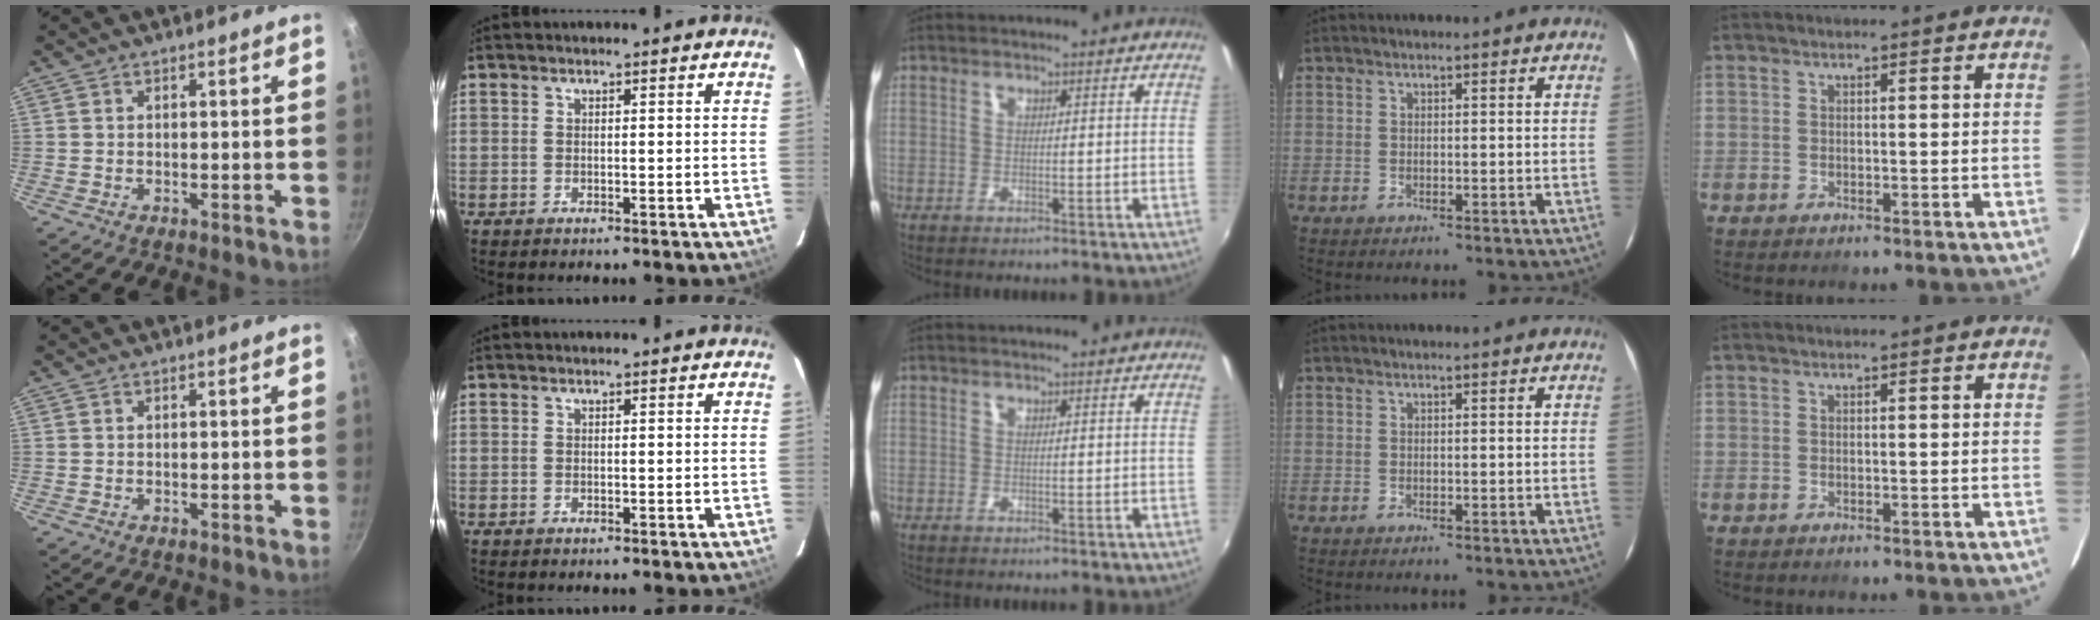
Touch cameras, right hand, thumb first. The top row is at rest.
{}